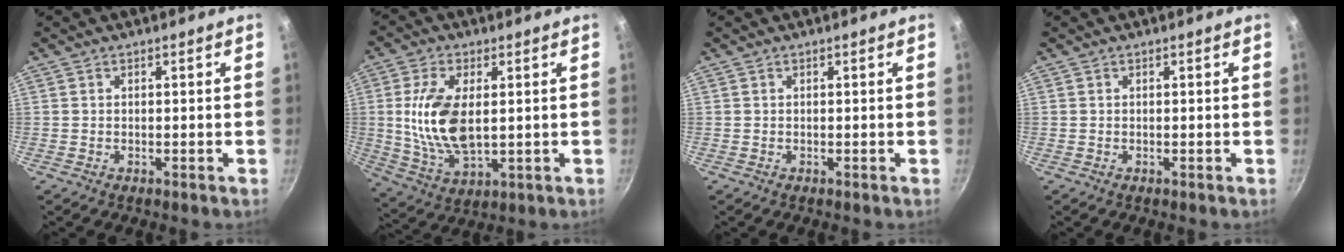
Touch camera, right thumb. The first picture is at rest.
{"total": 13.3, "force": [1.2, 6.9, 11.4], "torque": [-0.224, -0.013, 0.032]}
{"total": 0.0}
{"total": 0.0}